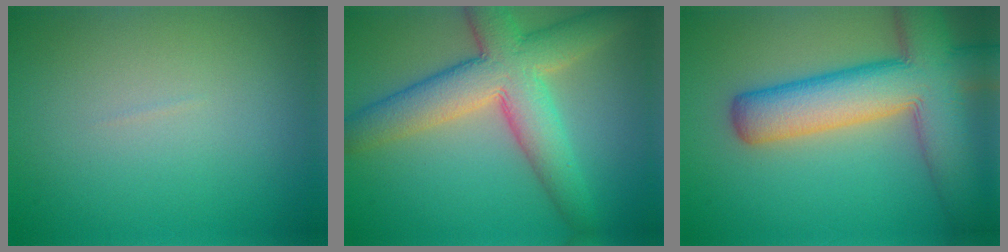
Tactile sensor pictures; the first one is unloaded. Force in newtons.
{"total": 8.3, "press": 8.3, "slide": 0.5}
{"total": 10.5, "press": 10.4, "slide": 0.6}